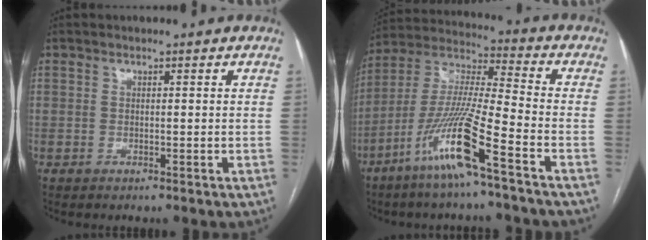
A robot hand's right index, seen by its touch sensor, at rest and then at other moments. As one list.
[{"total": 14.4, "force": [-7.8, -0.5, 12.2], "torque": [-0.254, -0.020, -0.155]}]